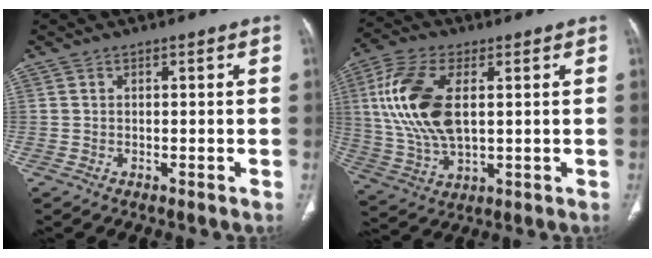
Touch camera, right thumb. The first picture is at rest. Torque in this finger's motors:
{"motor_torque": [-0.48, 1.30, 1.07, 0.93, 0.37]}